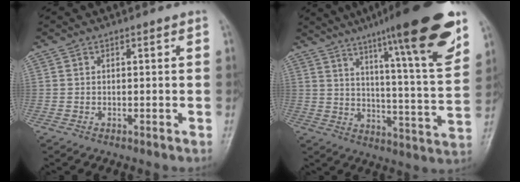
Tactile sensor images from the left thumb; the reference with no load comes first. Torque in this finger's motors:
{"motor_torque": [1.22, 0.12, 1.71, -1.06, 0.40]}